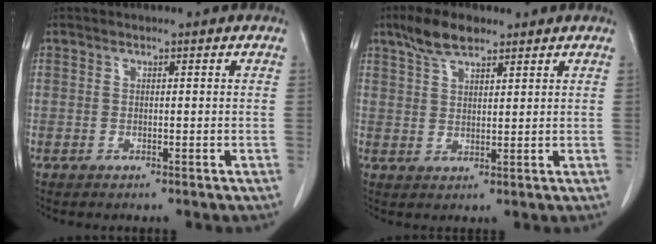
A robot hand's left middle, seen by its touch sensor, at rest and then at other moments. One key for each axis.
{"total": 5.4, "fx": 4.0, "fy": 1.9, "fz": 3.1, "tx": -0.065, "ty": 0.012, "tz": 0.076}